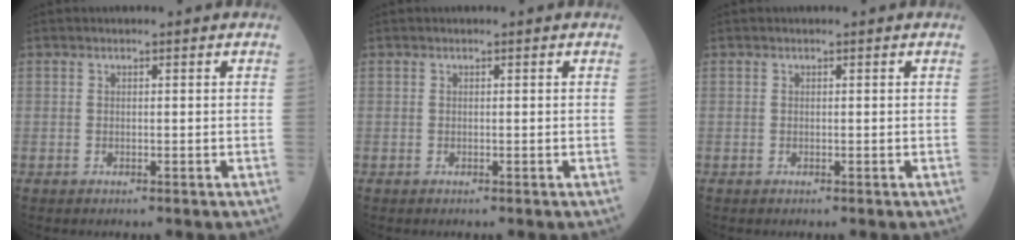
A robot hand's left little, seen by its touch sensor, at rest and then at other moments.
{"total": 0.0}
{"total": 0.0}